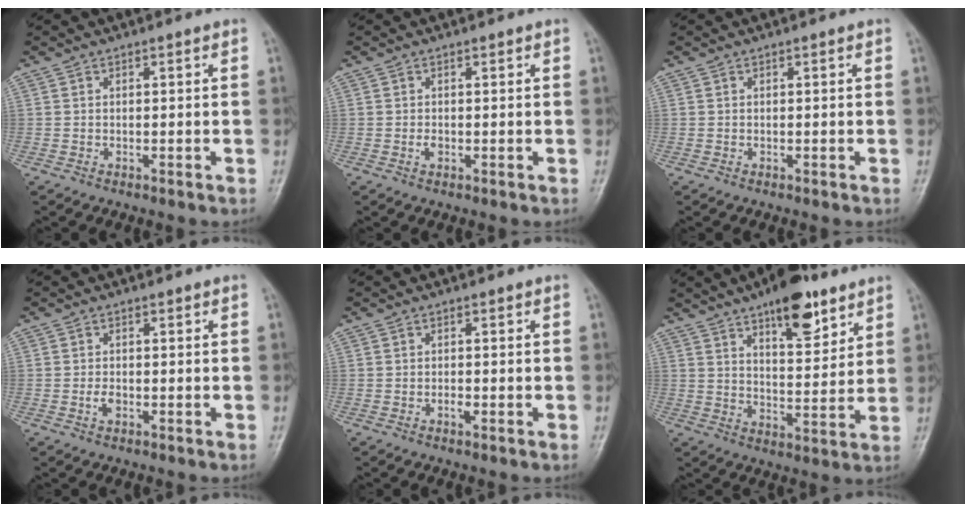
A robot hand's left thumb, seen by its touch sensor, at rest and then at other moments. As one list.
[{"total": 1.0, "force": [-0.1, 0.7, 0.7], "torque": [-0.011, -0.001, -0.002]}, {"total": 0.0}, {"total": 1.6, "force": [-0.4, 1.0, 1.2], "torque": [-0.020, 0.000, -0.008]}, {"total": 1.0, "force": [-0.3, 0.5, 0.7], "torque": [-0.013, 0.000, -0.006]}, {"total": 12.8, "force": [8.2, 4.9, 8.6], "torque": [-0.099, -0.047, 0.127]}]